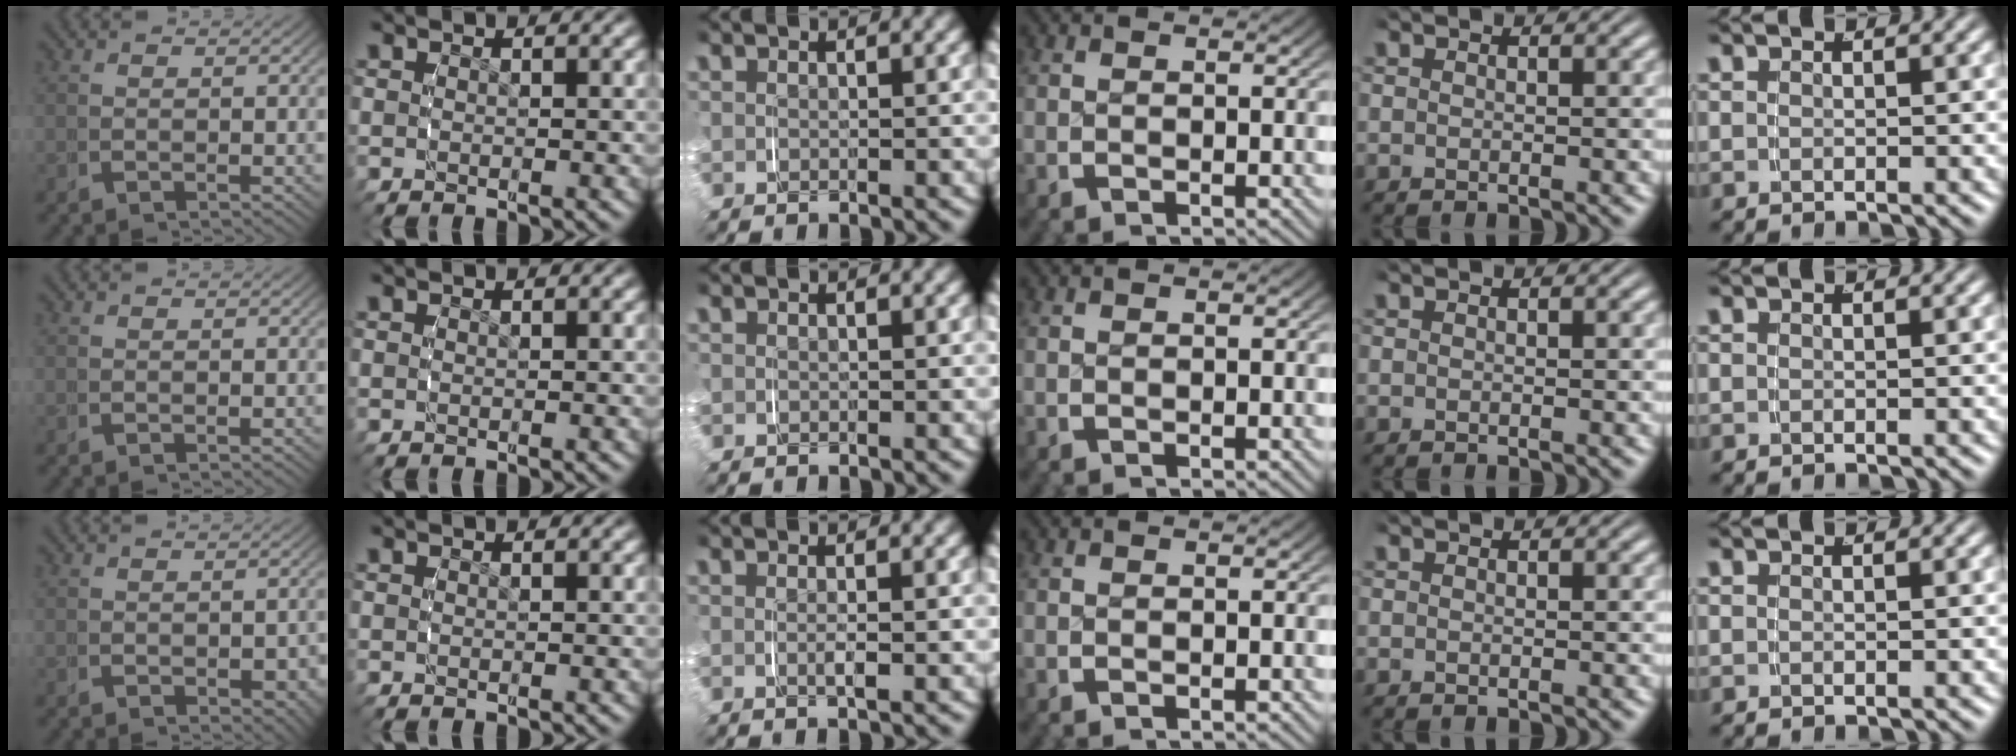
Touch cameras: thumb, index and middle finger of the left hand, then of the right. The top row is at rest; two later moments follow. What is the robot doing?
{"motion": "grasp_and_lifting", "object": "string"}